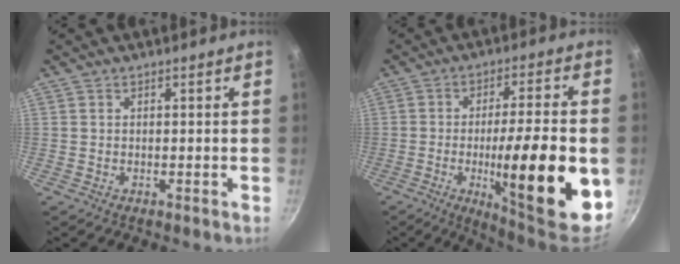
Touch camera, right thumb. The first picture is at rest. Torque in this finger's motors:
{"motor_torque": [-0.29, 1.61, 2.18, -0.21, 0.25]}